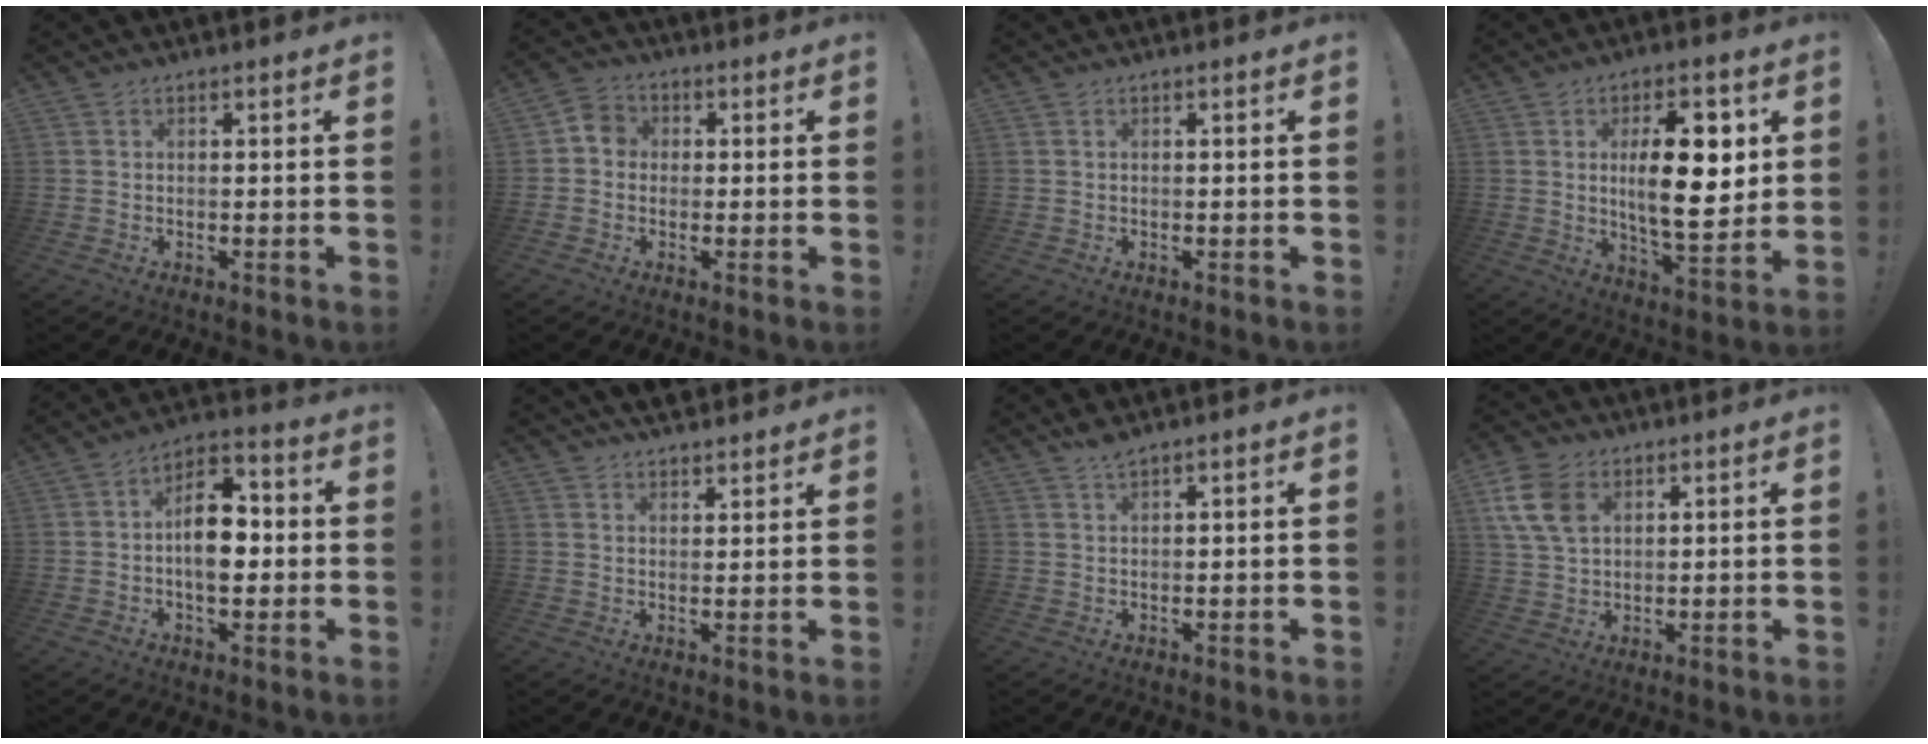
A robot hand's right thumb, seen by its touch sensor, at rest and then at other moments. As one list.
[{"total": 5.1, "force": [-0.4, 4.6, 2.2], "torque": [-0.028, 0.016, -0.007]}, {"total": 0.0}, {"total": 17.2, "force": [3.1, 7.0, 15.4], "torque": [-0.235, -0.011, 0.039]}, {"total": 12.6, "force": [-0.7, 7.9, 9.7], "torque": [-0.150, 0.014, -0.011]}, {"total": 4.5, "force": [4.1, 1.7, 0.8], "torque": [-0.009, -0.024, 0.077]}, {"total": 2.4, "force": [2.1, 0.3, 1.1], "torque": [-0.021, -0.010, 0.037]}, {"total": 12.5, "force": [5.1, 8.8, 7.3], "torque": [-0.137, -0.012, 0.104]}]